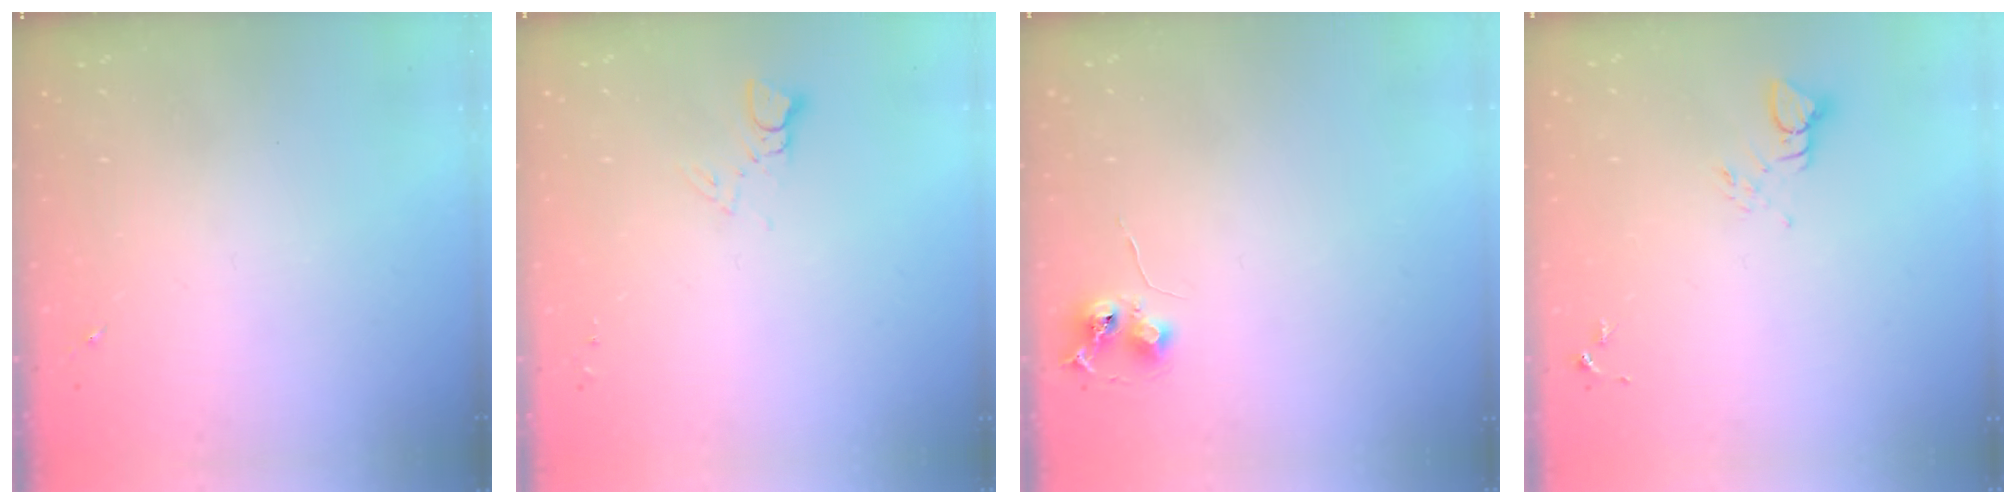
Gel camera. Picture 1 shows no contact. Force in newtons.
{"total": 4.1, "press": 4.1, "slide": 0.4}
{"total": 6.4, "press": 6.3, "slide": 0.7}
{"total": 3.8, "press": 3.8, "slide": 0.5}